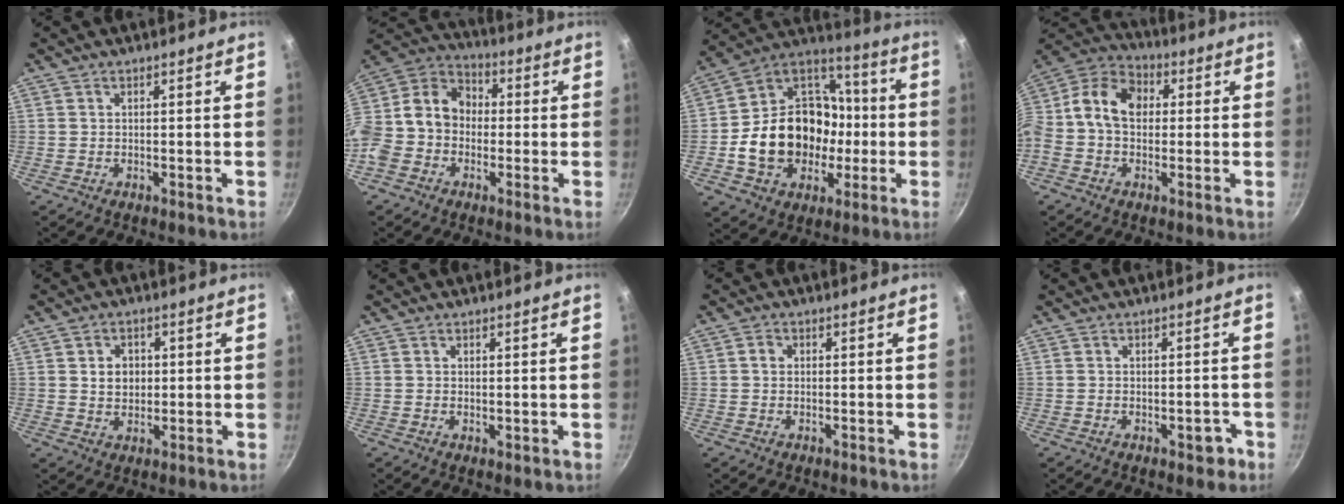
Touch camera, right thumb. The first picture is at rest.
{"total": 15.5, "force": [-2.0, 12.8, 8.4], "torque": [-0.131, 0.053, -0.058]}
{"total": 23.4, "force": [-3.3, 18.7, 13.6], "torque": [-0.205, 0.056, -0.044]}
{"total": 13.2, "force": [1.1, 10.1, 8.5], "torque": [-0.130, 0.033, -0.008]}
{"total": 4.9, "force": [0.8, 4.0, 2.8], "torque": [-0.025, 0.000, 0.015]}
{"total": 0.8, "force": [0.4, 0.4, 0.5], "torque": [-0.005, -0.009, 0.004]}
{"total": 1.7, "force": [0.3, 1.5, 0.9], "torque": [-0.012, 0.006, 0.003]}
{"total": 2.9, "force": [-1.3, 1.5, 2.0], "torque": [-0.007, 0.015, -0.013]}